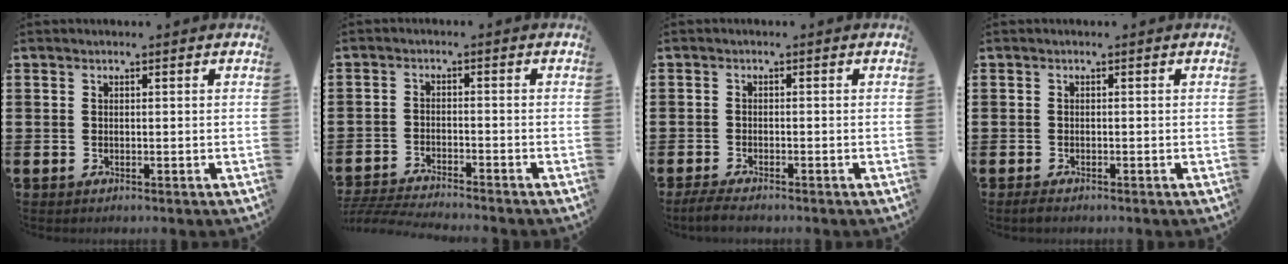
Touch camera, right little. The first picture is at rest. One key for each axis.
{"total": 3.6, "fx": -3.5, "fy": -0.1, "fz": 0.8, "tx": -0.019, "ty": -0.005, "tz": -0.072}
{"total": 1.6, "fx": -1.3, "fy": 0.2, "fz": 1.0, "tx": -0.016, "ty": 0.002, "tz": -0.025}
{"total": 0.7, "fx": -0.5, "fy": 0.2, "fz": 0.5, "tx": -0.010, "ty": 0.000, "tz": -0.010}